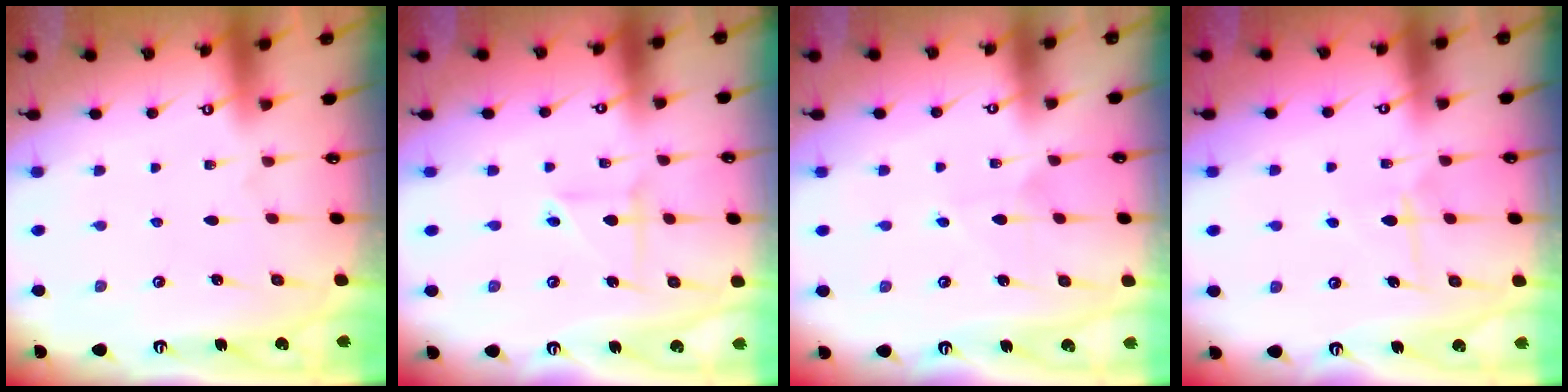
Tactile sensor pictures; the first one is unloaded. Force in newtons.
{"total": 3.5, "press": 3.4, "slide": 0.4}
{"total": 4.5, "press": 4.4, "slide": 0.3}
{"total": 7.0, "press": 7.0, "slide": 0.5}